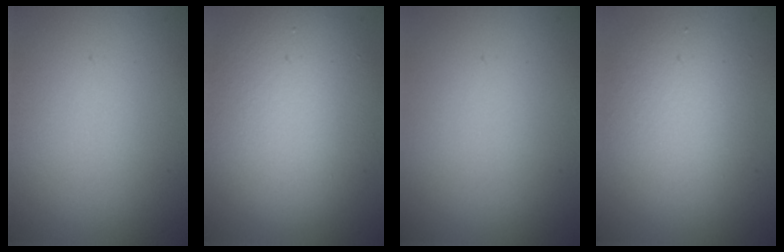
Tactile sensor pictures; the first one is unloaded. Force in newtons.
{"total": 8.7, "press": 8.7, "slide": 0.7}
{"total": 0.0}
{"total": 4.4, "press": 4.4, "slide": 0.4}